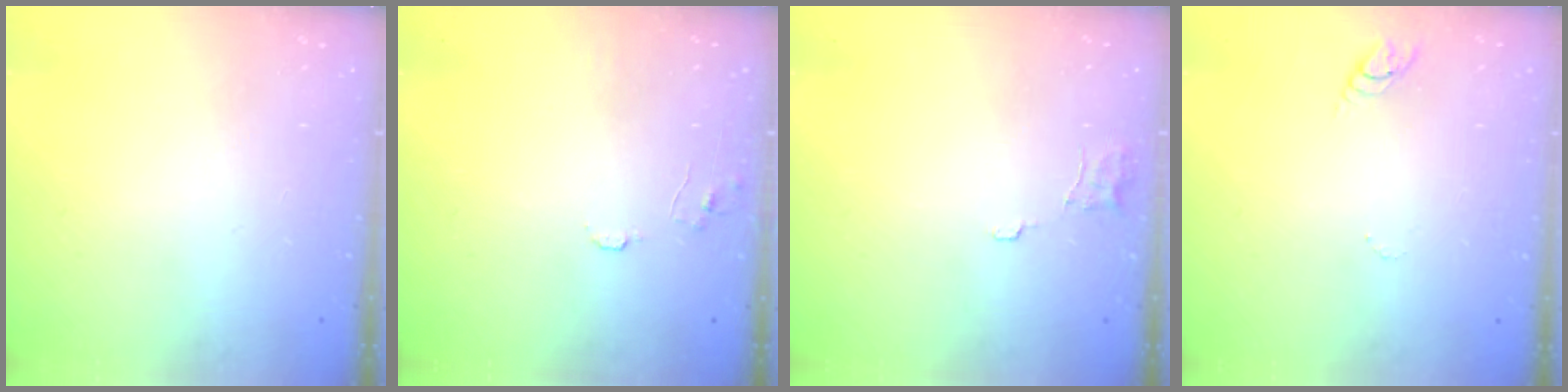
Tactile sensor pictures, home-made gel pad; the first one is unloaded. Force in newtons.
{"total": 6.3, "press": 6.3, "slide": 0.5}
{"total": 4.8, "press": 4.8, "slide": 0.3}
{"total": 2.7, "press": 2.7, "slide": 0.2}